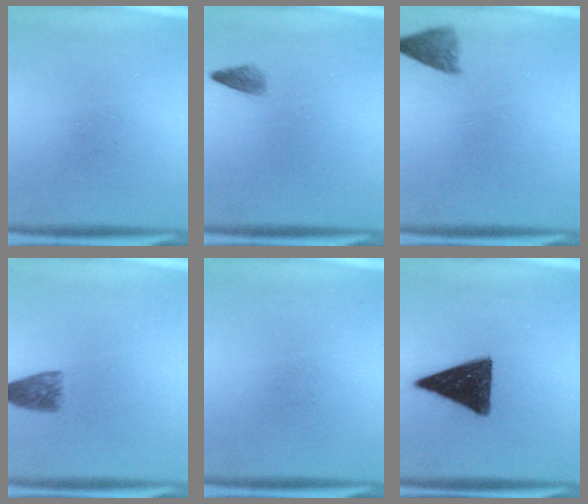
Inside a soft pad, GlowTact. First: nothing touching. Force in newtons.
{"total": 1.5}
{"total": 2.8}
{"total": 3.8}
{"total": 0.0}
{"total": 14.3}